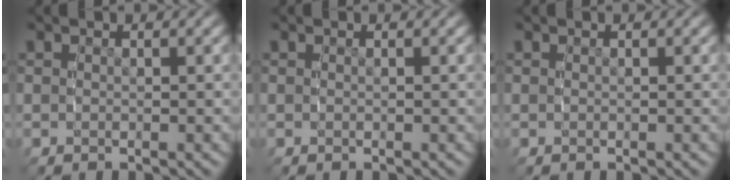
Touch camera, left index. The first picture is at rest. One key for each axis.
{"total": 0.0}
{"total": 0.0}